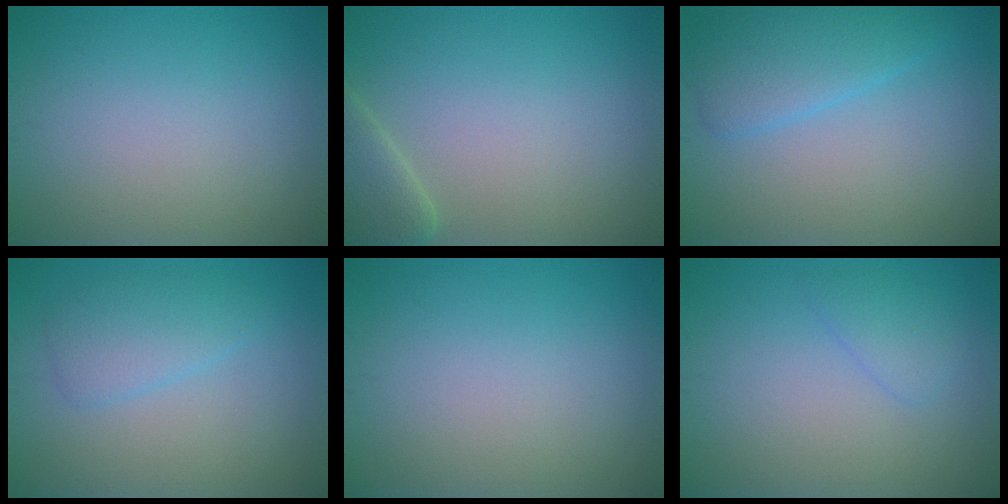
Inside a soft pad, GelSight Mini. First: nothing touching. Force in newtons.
{"total": 3.2, "press": 3.2, "slide": 0.3}
{"total": 3.7, "press": 3.7, "slide": 0.1}
{"total": 2.6, "press": 2.6, "slide": 0.1}
{"total": 0.0}
{"total": 1.6, "press": 1.6, "slide": 0.1}